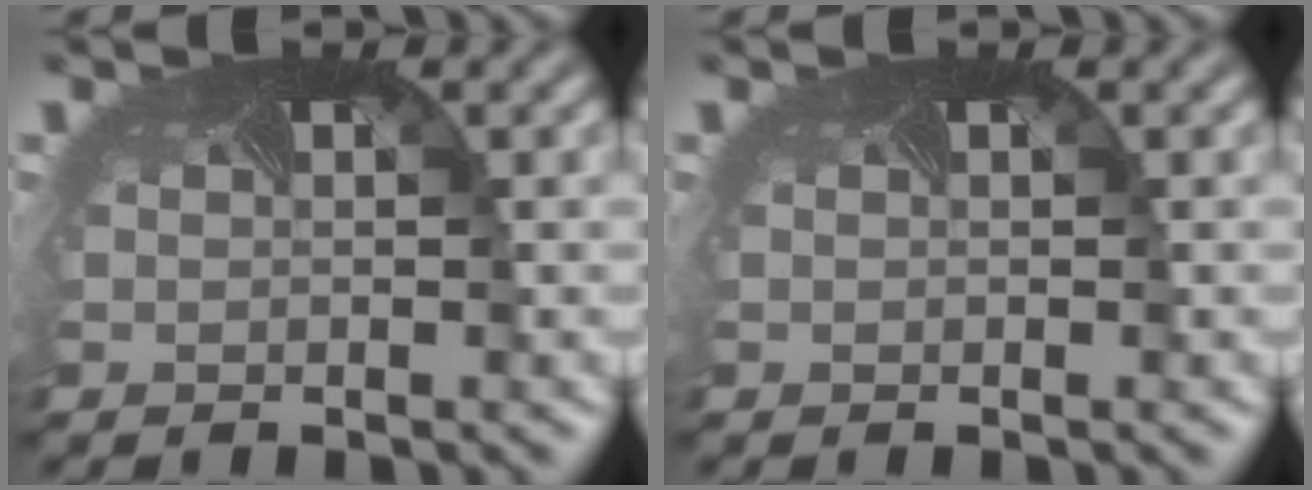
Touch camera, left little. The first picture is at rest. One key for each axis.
{"total": 0.0}